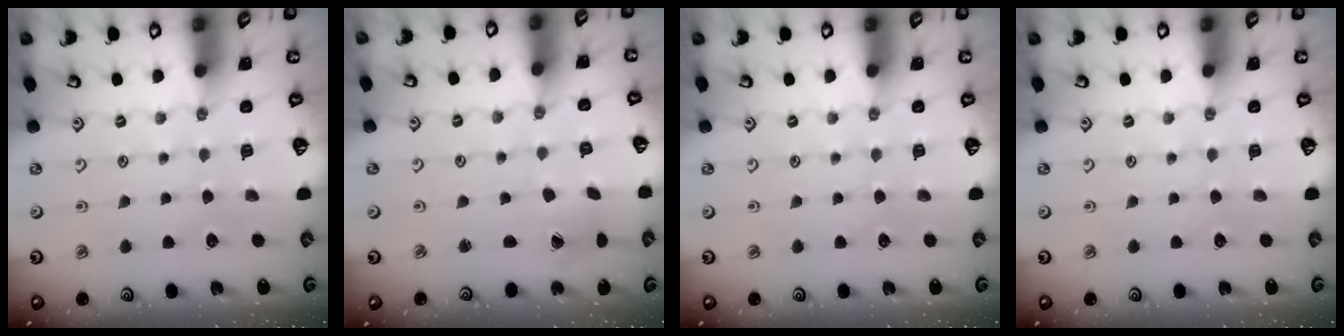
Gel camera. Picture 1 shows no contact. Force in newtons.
{"total": 2.0, "press": 2.0, "slide": 0.2}
{"total": 0.0}
{"total": 0.0}